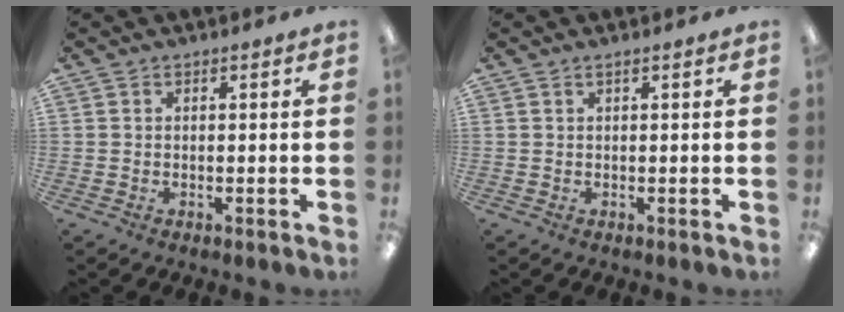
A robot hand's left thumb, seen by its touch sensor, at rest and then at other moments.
{"total": 0.7, "force": [0.4, 0.0, 0.6], "torque": [-0.012, 0.001, 0.006]}